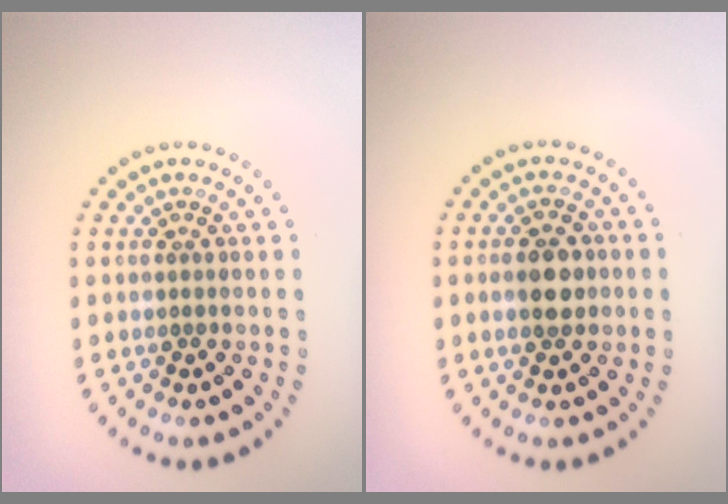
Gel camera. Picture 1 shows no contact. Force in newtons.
{"total": 3.3, "press": 3.3, "slide": 0.1}